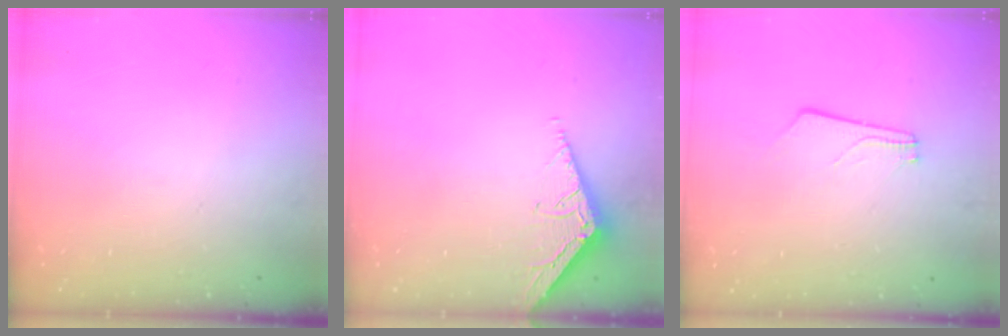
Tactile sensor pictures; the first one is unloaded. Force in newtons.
{"total": 3.8, "press": 3.8, "slide": 0.3}
{"total": 2.2, "press": 2.2, "slide": 0.3}